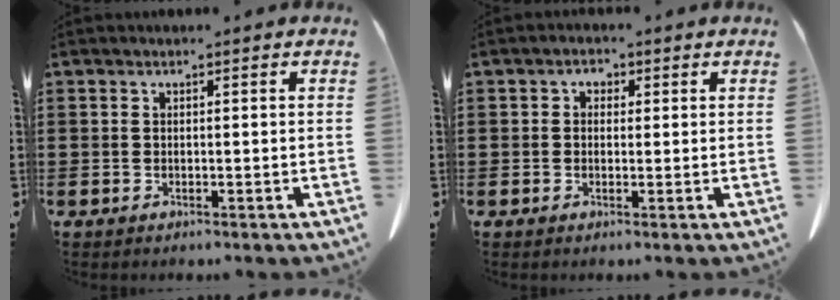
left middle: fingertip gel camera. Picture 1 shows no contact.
{"total": 1.3, "force": [0.5, 1.1, 0.6], "torque": [-0.009, 0.003, 0.006]}